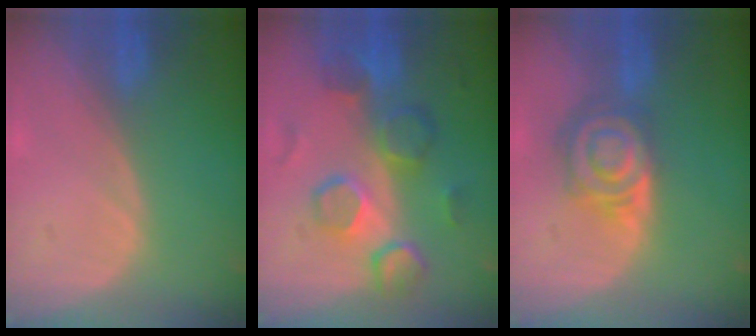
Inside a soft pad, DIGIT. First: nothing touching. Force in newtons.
{"total": 10.2, "press": 9.1, "slide": 4.6}
{"total": 8.1, "press": 7.1, "slide": 3.8}